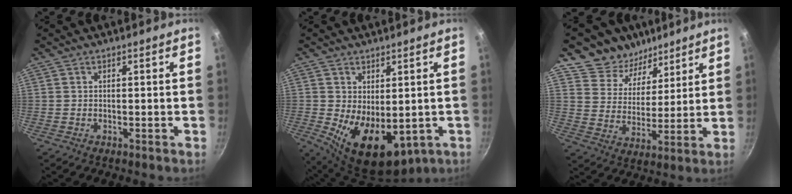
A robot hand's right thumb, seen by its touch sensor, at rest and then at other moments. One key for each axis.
{"total": 11.9, "fx": -1.2, "fy": 6.9, "fz": 9.6, "tx": -0.130, "ty": -0.028, "tz": 0.004}
{"total": 11.8, "fx": 8.9, "fy": 7.6, "fz": 1.5, "tx": 0.018, "ty": -0.074, "tz": 0.140}